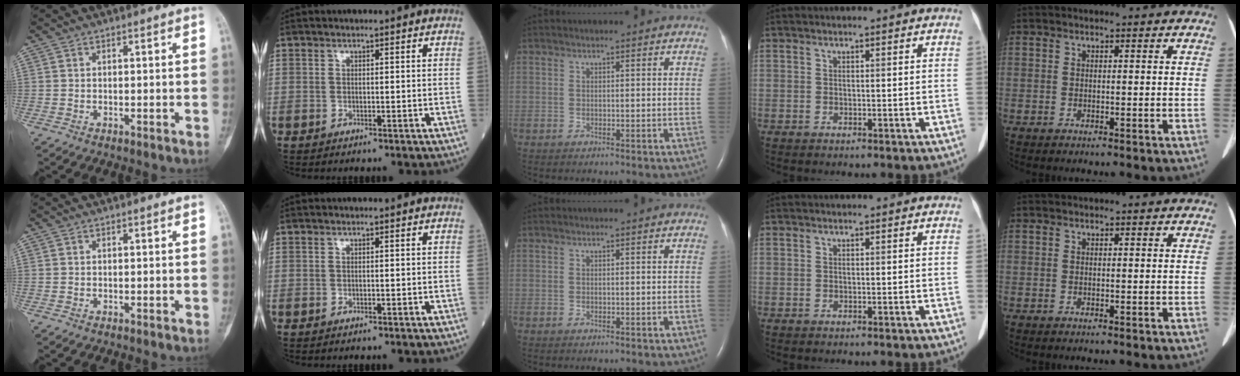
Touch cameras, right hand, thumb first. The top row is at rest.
{}